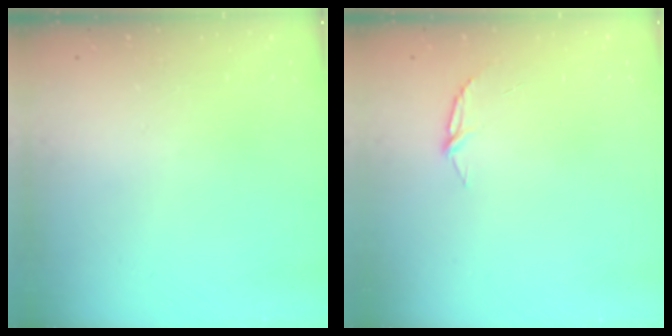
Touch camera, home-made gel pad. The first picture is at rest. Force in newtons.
{"total": 5.1, "press": 5.1, "slide": 0.5}